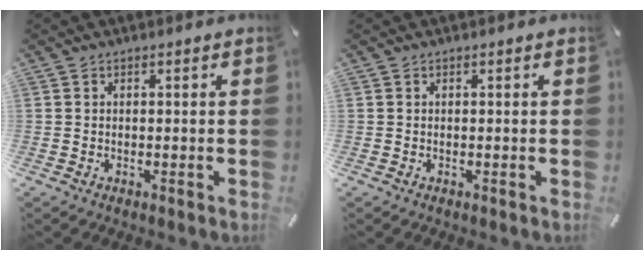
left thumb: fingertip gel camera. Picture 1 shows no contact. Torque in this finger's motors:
{"motor_torque": [-0.02, 0.02, 0.00, 0.00, 0.00]}